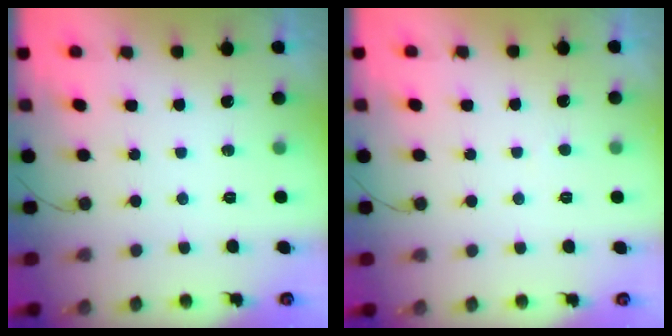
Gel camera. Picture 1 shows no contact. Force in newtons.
{"total": 1.4, "press": 1.4, "slide": 0.2}